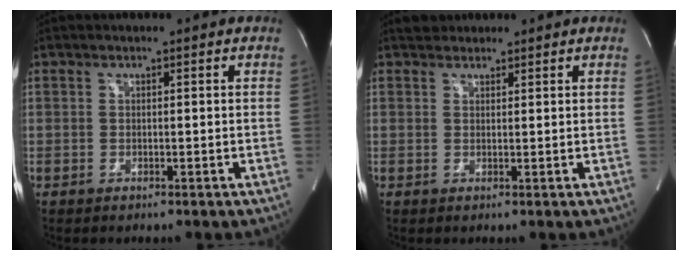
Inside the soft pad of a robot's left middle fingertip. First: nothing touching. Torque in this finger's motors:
{"motor_torque": [0.24, -0.17, -0.10, 0.00]}